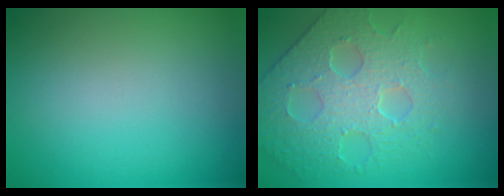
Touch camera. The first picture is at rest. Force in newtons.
{"total": 4.2, "press": 4.2, "slide": 0.3}